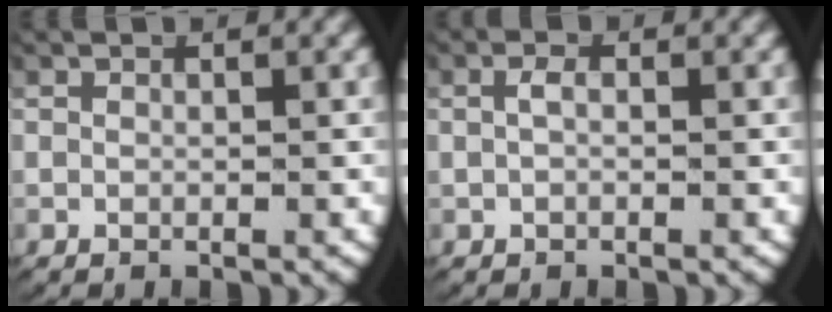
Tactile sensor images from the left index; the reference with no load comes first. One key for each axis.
{"total": 0.9, "fx": 0.0, "fy": 0.3, "fz": 0.8, "tx": -0.026, "ty": -0.004, "tz": 0.003}